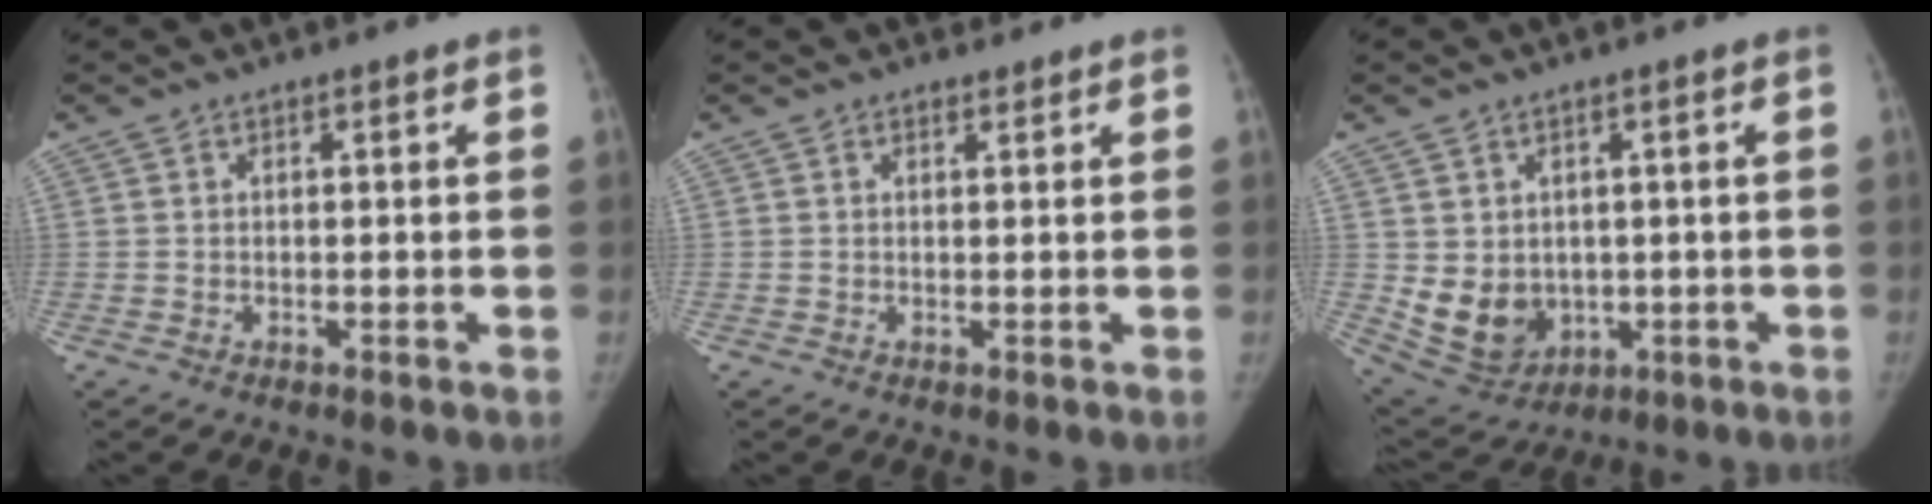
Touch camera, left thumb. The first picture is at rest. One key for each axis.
{"total": 0.9, "fx": 0.7, "fy": 0.5, "fz": 0.1, "tx": 0.003, "ty": -0.005, "tz": 0.006}
{"total": 9.2, "fx": -0.7, "fy": 7.6, "fz": 5.1, "tx": -0.065, "ty": -0.010, "tz": 0.018}